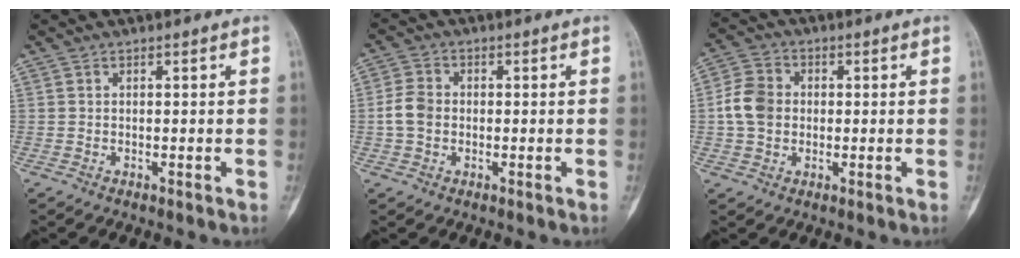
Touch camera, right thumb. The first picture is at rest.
{"total": 4.6, "force": [-0.5, 3.6, 2.7], "torque": [-0.054, 0.010, -0.015]}
{"total": 7.2, "force": [-0.1, 5.9, 4.1], "torque": [-0.067, 0.013, -0.010]}